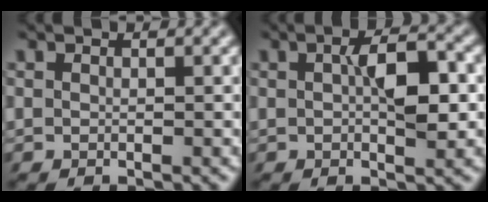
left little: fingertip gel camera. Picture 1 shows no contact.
{"total": 5.2, "force": [0.4, 2.4, 4.5], "torque": [-0.080, 0.004, 0.004]}